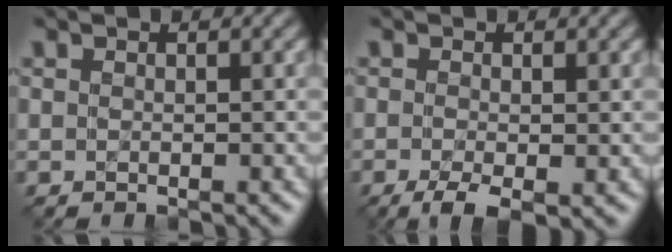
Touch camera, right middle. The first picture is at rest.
{"total": 2.9, "force": [-1.3, 0.9, 2.5], "torque": [-0.049, -0.006, -0.024]}